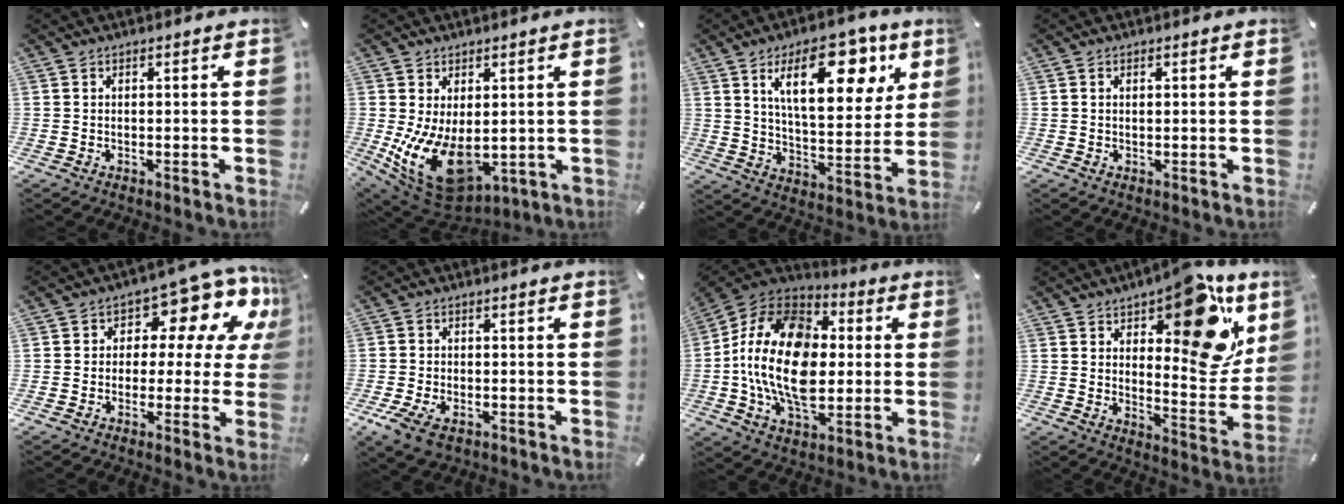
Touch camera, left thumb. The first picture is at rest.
{"total": 14.8, "force": [-1.4, 9.6, 11.2], "torque": [-0.210, -0.012, -0.008]}
{"total": 20.1, "force": [9.6, 9.4, 15.0], "torque": [-0.226, -0.022, 0.153]}
{"total": 0.7, "force": [0.3, 0.3, 0.6], "torque": [-0.012, 0.002, 0.005]}
{"total": 10.9, "force": [5.6, 6.5, 6.7], "torque": [-0.093, -0.044, 0.096]}
{"total": 4.9, "force": [-2.1, 3.2, 3.1], "torque": [-0.076, 0.003, -0.041]}
{"total": 22.1, "force": [-1.0, 15.2, 16.1], "torque": [-0.335, 0.007, -0.023]}
{"total": 19.0, "force": [10.3, 8.9, 13.2], "torque": [-0.145, -0.078, 0.168]}